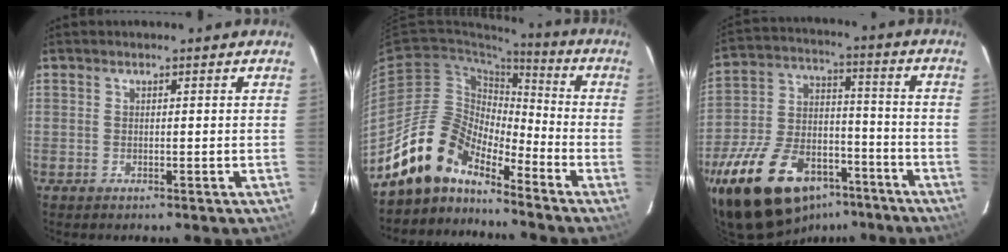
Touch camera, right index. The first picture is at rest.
{"total": 13.4, "force": [-11.5, 5.3, 4.4], "torque": [-0.086, 0.023, -0.220]}
{"total": 24.8, "force": [-15.4, 13.0, 14.5], "torque": [-0.299, -0.001, -0.244]}